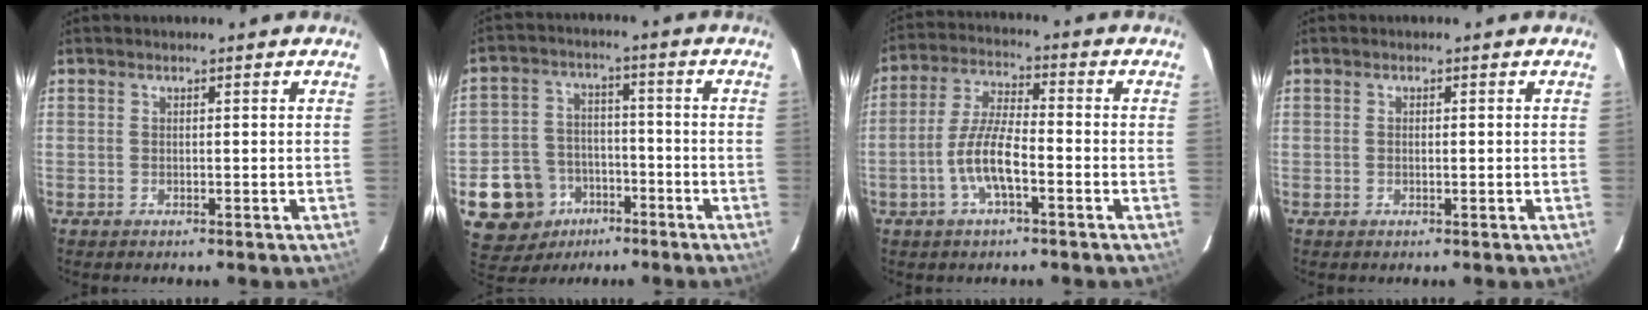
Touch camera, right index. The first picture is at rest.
{"total": 12.5, "force": [-6.0, 10.4, 3.4], "torque": [-0.112, 0.026, -0.081]}
{"total": 8.6, "force": [-3.5, 2.3, 7.5], "torque": [-0.158, 0.004, -0.065]}
{"total": 0.7, "force": [0.0, 0.5, 0.5], "torque": [-0.010, 0.002, -0.001]}